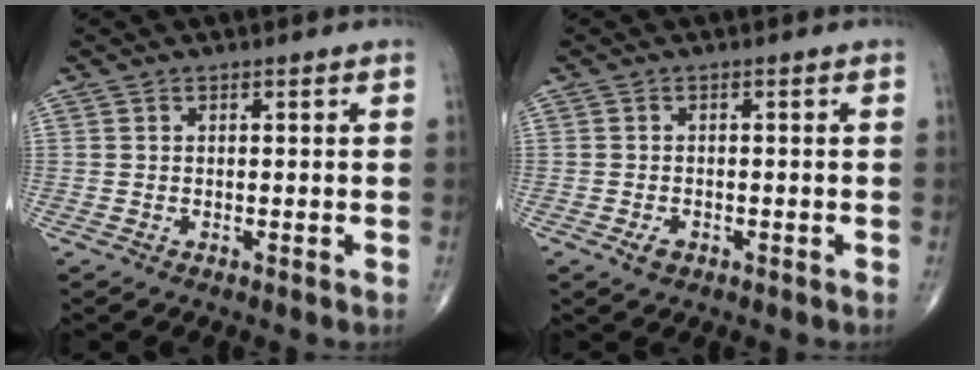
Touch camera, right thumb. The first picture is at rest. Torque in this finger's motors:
{"motor_torque": [2.05, 1.17, -0.01, -0.28, -0.02]}